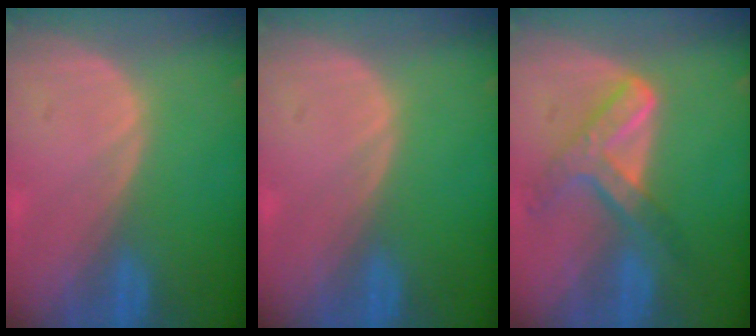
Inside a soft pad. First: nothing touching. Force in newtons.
{"total": 0.0}
{"total": 7.2, "press": 6.0, "slide": 3.8}